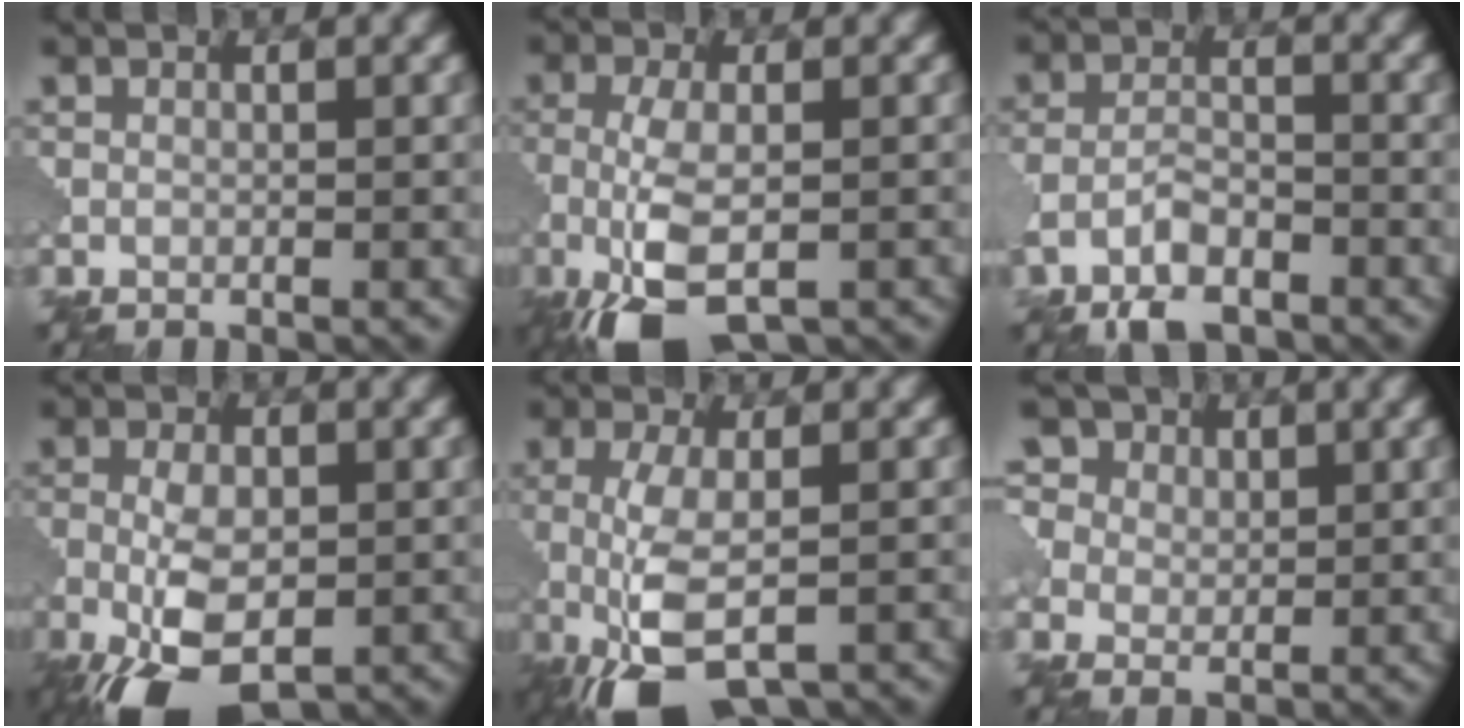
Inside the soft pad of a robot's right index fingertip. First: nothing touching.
{"total": 7.7, "force": [-3.9, 2.8, 5.9], "torque": [-0.132, -0.012, -0.074]}
{"total": 4.4, "force": [-2.7, 2.0, 2.8], "torque": [-0.056, -0.006, -0.057]}
{"total": 8.3, "force": [-3.4, 4.0, 6.4], "torque": [-0.133, -0.013, -0.061]}
{"total": 7.4, "force": [-3.2, 2.7, 6.1], "torque": [-0.137, -0.015, -0.058]}
{"total": 10.1, "force": [5.0, 7.2, 5.0], "torque": [-0.108, 0.028, 0.059]}